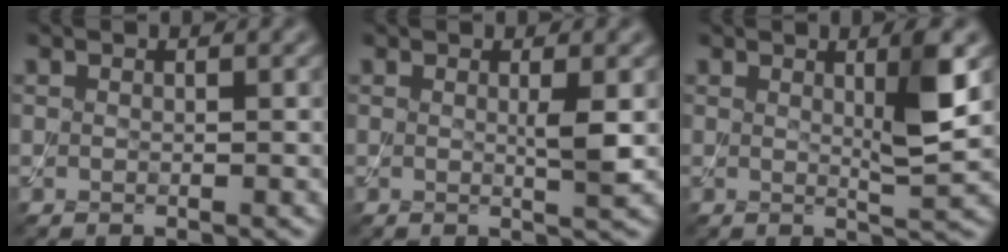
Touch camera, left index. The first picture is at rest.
{"total": 1.8, "force": [0.2, 0.1, 1.8], "torque": [-0.031, -0.002, 0.001]}
{"total": 3.8, "force": [1.0, 0.5, 3.6], "torque": [-0.054, -0.006, 0.015]}